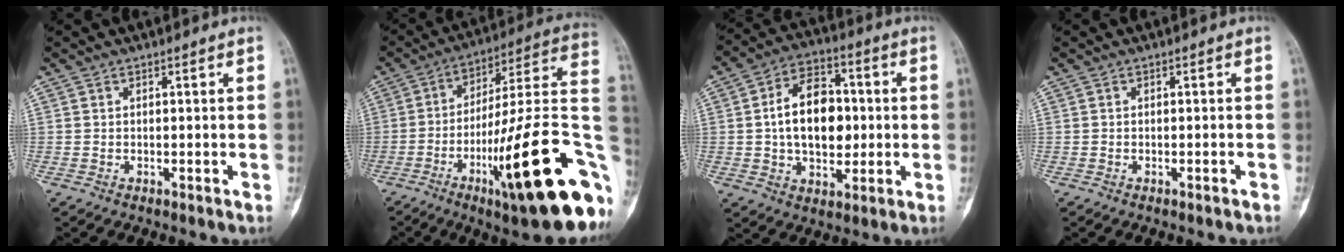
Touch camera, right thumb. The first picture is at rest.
{"total": 29.0, "force": [-9.4, 5.8, 26.8], "torque": [-0.331, 0.036, -0.137]}
{"total": 14.9, "force": [0.4, 9.7, 11.4], "torque": [-0.158, 0.019, 0.006]}
{"total": 0.7, "force": [-0.5, -0.1, 0.4], "torque": [-0.017, 0.003, -0.003]}